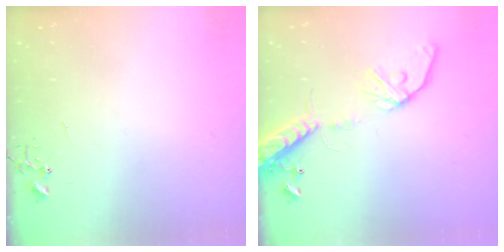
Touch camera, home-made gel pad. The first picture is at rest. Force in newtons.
{"total": 14.1, "press": 13.8, "slide": 3.0}